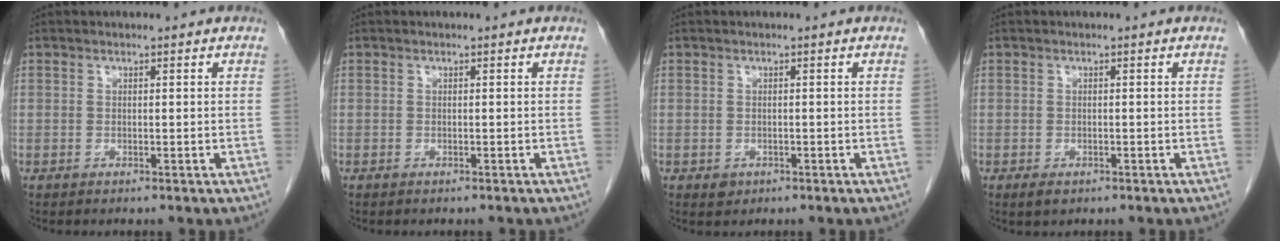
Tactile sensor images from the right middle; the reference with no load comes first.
{"total": 0.8, "force": [-0.7, 0.3, 0.3], "torque": [-0.009, -0.001, -0.010]}
{"total": 1.2, "force": [-0.5, 1.0, 0.4], "torque": [-0.006, 0.002, -0.002]}
{"total": 1.4, "force": [-0.8, 0.8, 0.9], "torque": [-0.019, -0.001, -0.008]}